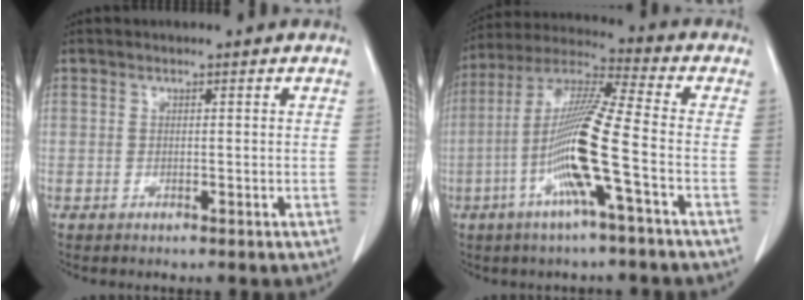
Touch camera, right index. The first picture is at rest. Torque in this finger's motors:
{"motor_torque": [2.14, 0.00, 0.50, 0.21]}